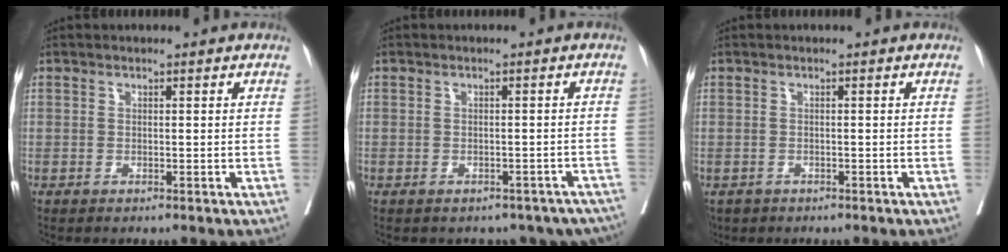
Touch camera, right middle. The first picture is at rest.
{"total": 11.2, "force": [-9.4, 5.5, 2.9], "torque": [-0.041, 0.015, -0.092]}
{"total": 3.0, "force": [-1.9, 2.1, 0.6], "torque": [-0.011, -0.002, -0.031]}